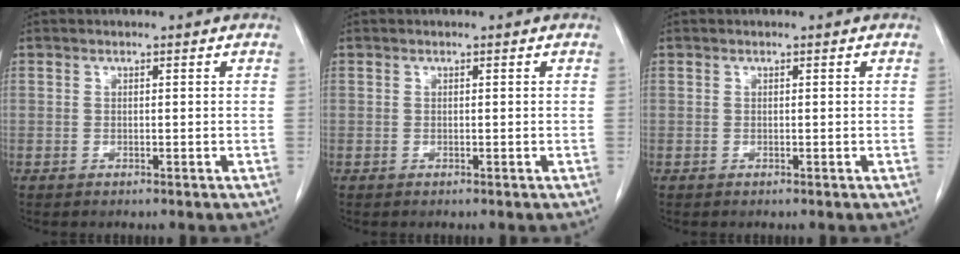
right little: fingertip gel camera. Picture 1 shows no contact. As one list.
[{"total": 0.0}, {"total": 0.0}]